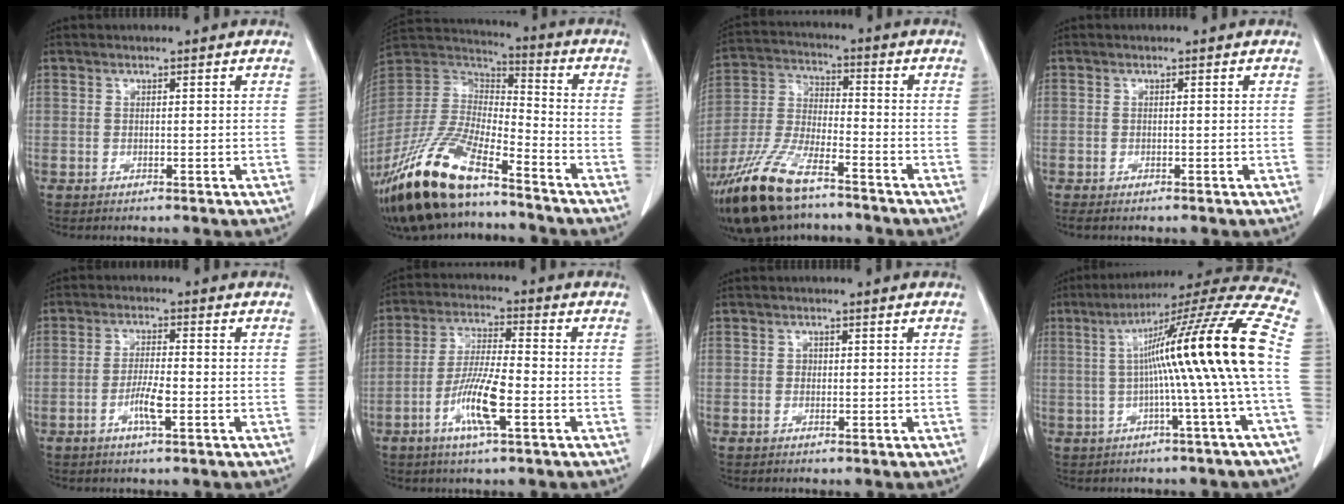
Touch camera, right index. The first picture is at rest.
{"total": 24.0, "force": [-16.5, 7.4, 15.8], "torque": [-0.365, -0.038, -0.308]}
{"total": 17.5, "force": [-12.3, 5.8, 11.0], "torque": [-0.256, -0.021, -0.231]}
{"total": 1.5, "force": [-0.8, 0.6, 1.1], "torque": [-0.029, 0.000, -0.010]}
{"total": 4.8, "force": [-1.7, 1.0, 4.4], "torque": [-0.085, 0.001, -0.030]}
{"total": 9.7, "force": [-3.6, 1.5, 8.8], "torque": [-0.173, -0.005, -0.068]}
{"total": 1.1, "force": [0.0, 1.0, 0.6], "torque": [-0.014, 0.009, 0.002]}
{"total": 20.0, "force": [0.4, -1.6, 19.9], "torque": [-0.281, 0.030, -0.007]}